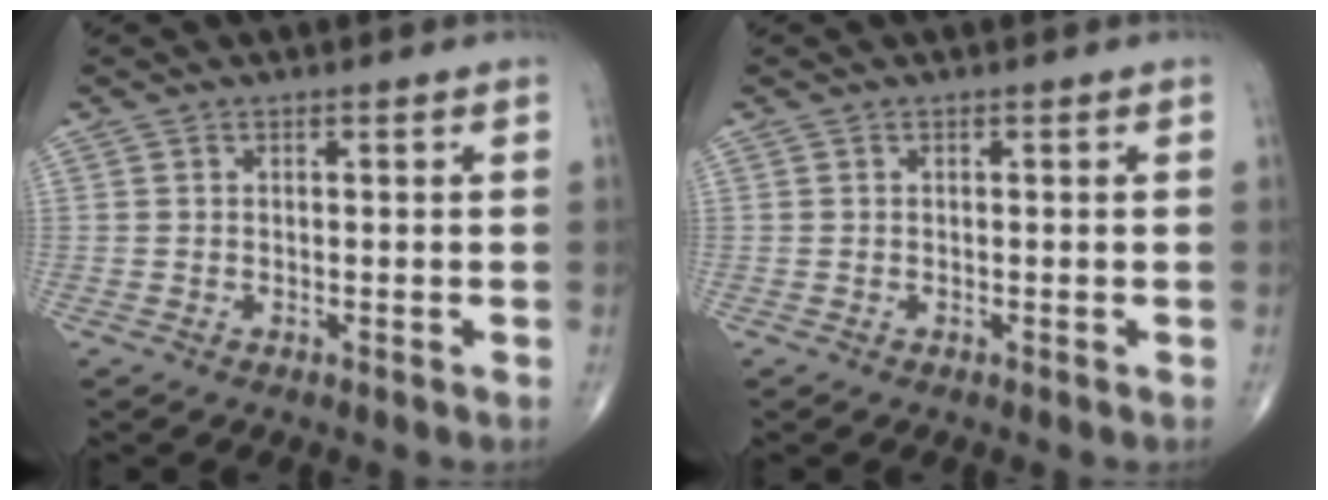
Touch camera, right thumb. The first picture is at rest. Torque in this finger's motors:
{"motor_torque": [-0.04, 0.04, 0.00, 0.00, 0.02]}